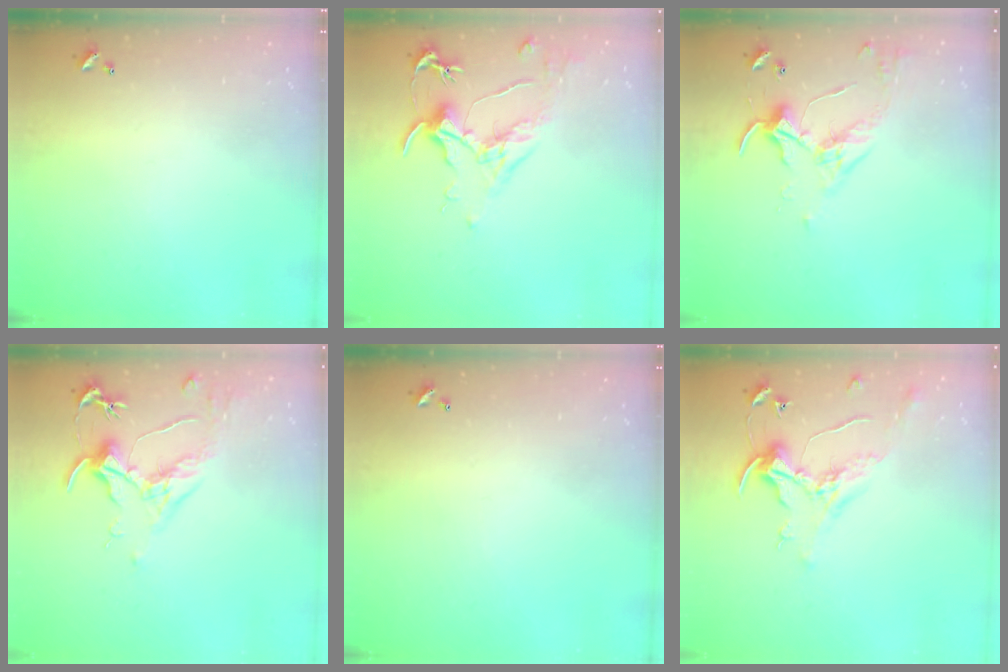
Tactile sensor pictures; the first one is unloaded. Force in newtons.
{"total": 1.8, "press": 1.6, "slide": 0.9}
{"total": 3.5, "press": 3.4, "slide": 0.8}
{"total": 1.8, "press": 1.5, "slide": 0.9}
{"total": 0.0}
{"total": 0.8, "press": 0.0, "slide": 0.8}